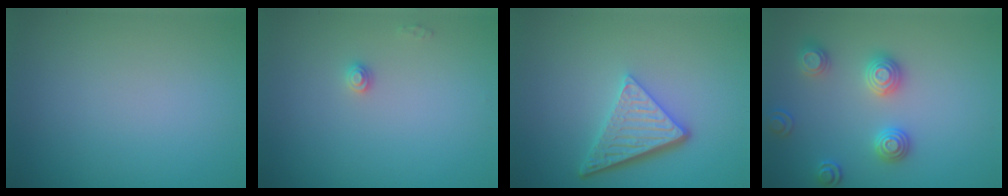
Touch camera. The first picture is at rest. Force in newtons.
{"total": 0.9, "press": 0.9, "slide": 0.1}
{"total": 4.7, "press": 3.5, "slide": 3.2}
{"total": 3.0, "press": 2.9, "slide": 0.6}